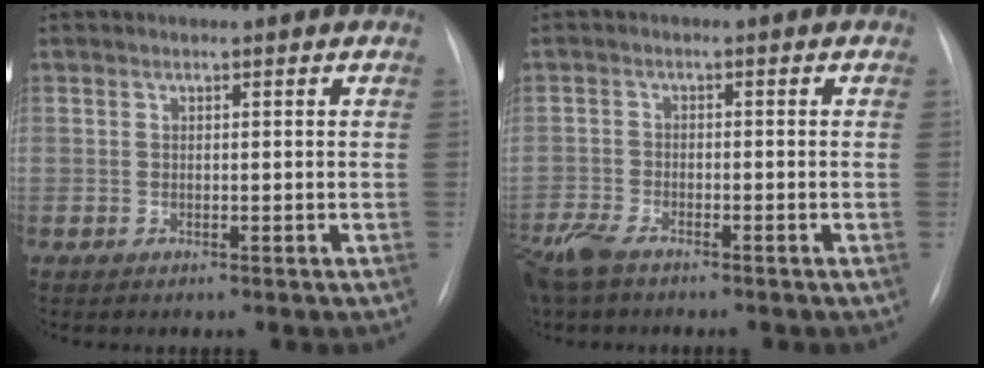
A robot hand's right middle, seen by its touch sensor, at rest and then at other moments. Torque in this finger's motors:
{"motor_torque": [0.96, -0.90, 0.16, 0.06]}